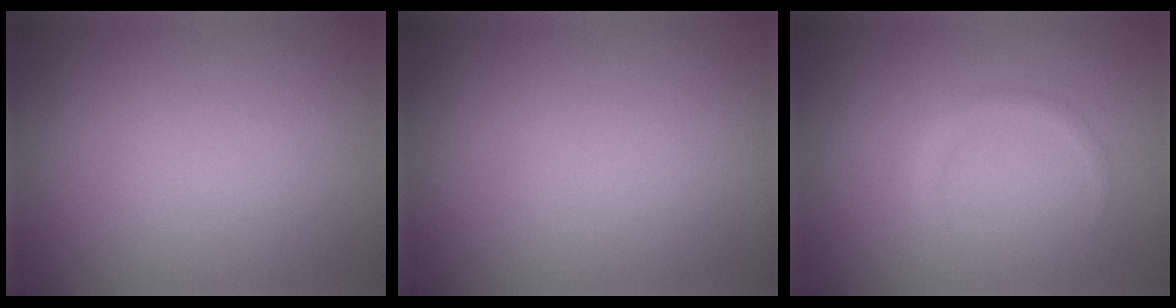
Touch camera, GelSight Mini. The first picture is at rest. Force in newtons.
{"total": 0.0}
{"total": 0.9, "press": 0.9, "slide": 0.1}